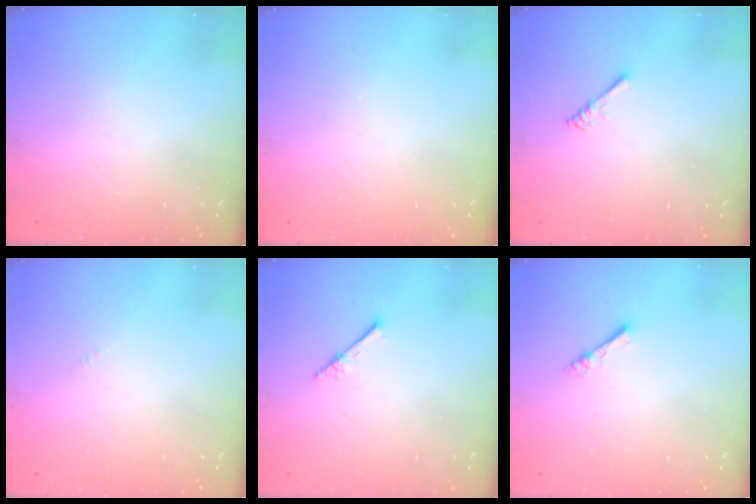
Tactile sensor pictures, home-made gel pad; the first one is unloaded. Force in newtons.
{"total": 0.0}
{"total": 2.4, "press": 2.4, "slide": 0.4}
{"total": 0.0}
{"total": 2.3, "press": 2.3, "slide": 0.2}
{"total": 2.4, "press": 2.4, "slide": 0.2}